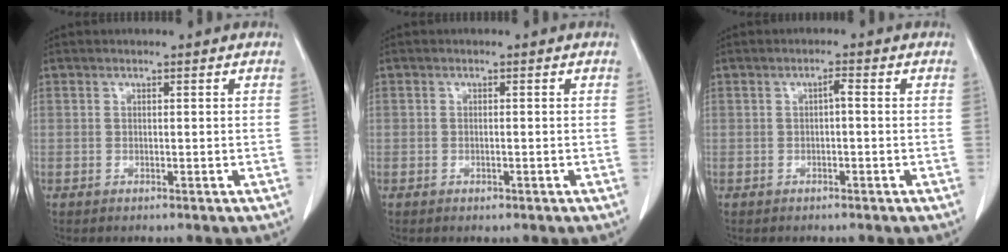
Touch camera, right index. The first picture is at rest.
{"total": 0.7, "force": [-0.4, 0.3, 0.4], "torque": [-0.007, 0.000, -0.004]}
{"total": 1.2, "force": [-0.1, 0.2, 1.2], "torque": [-0.019, 0.004, -0.002]}